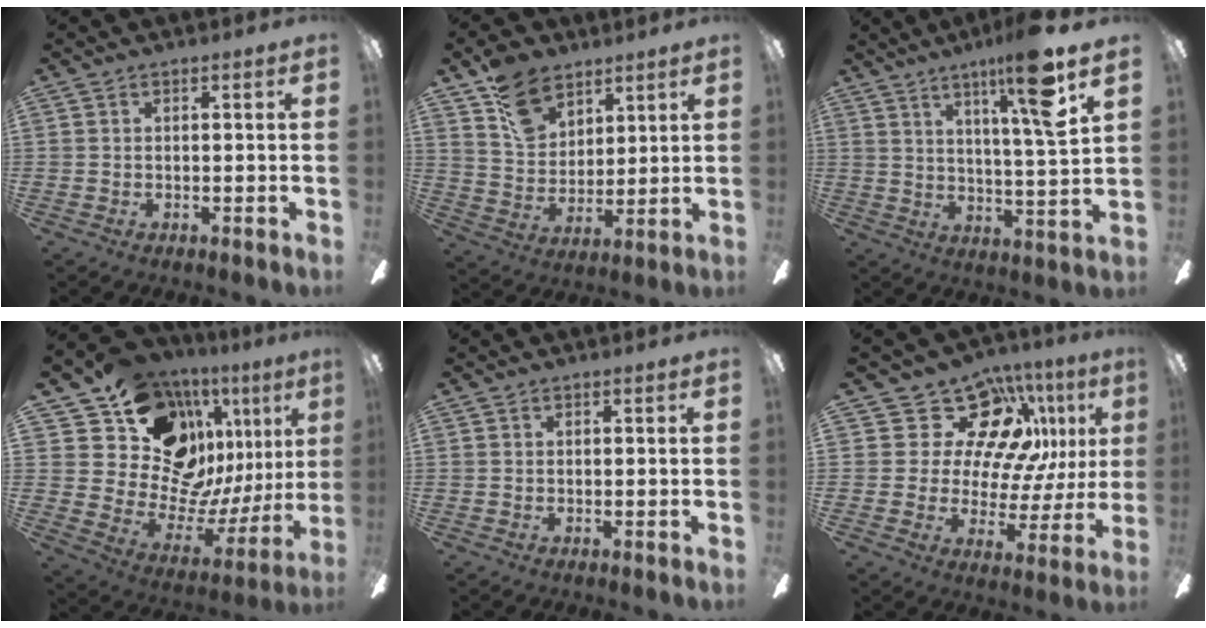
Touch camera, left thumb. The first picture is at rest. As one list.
[{"total": 12.8, "force": [8.4, 8.1, 5.1], "torque": [-0.092, -0.036, 0.163]}, {"total": 14.6, "force": [8.5, 1.2, 11.8], "torque": [-0.194, -0.037, 0.123]}, {"total": 16.9, "force": [10.7, 11.6, 6.1], "torque": [-0.104, -0.102, 0.222]}, {"total": 0.0}, {"total": 18.0, "force": [9.5, 11.6, 10.0], "torque": [-0.178, -0.053, 0.182]}]